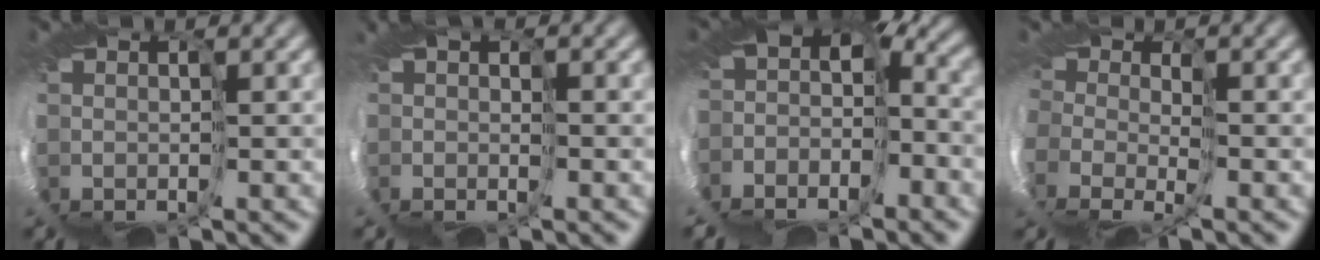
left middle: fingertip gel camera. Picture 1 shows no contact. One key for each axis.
{"total": 0.8, "fx": -0.6, "fy": -0.5, "fz": 0.0, "tx": 0.012, "ty": -0.005, "tz": -0.011}
{"total": 6.1, "fx": -4.7, "fy": 2.8, "fz": 2.8, "tx": -0.065, "ty": -0.024, "tz": -0.030}
{"total": 3.6, "fx": -1.1, "fy": 2.3, "fz": 2.6, "tx": -0.042, "ty": -0.018, "tz": -0.006}